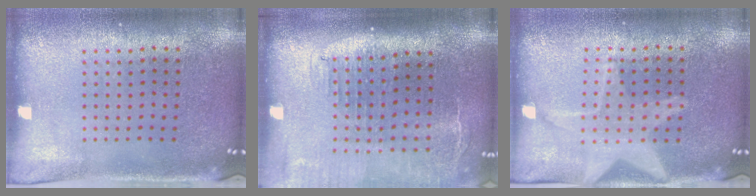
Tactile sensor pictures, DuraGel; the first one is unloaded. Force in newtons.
{"total": 2.1, "press": 1.7, "slide": 1.2}
{"total": 1.8, "press": 1.8, "slide": 0.1}